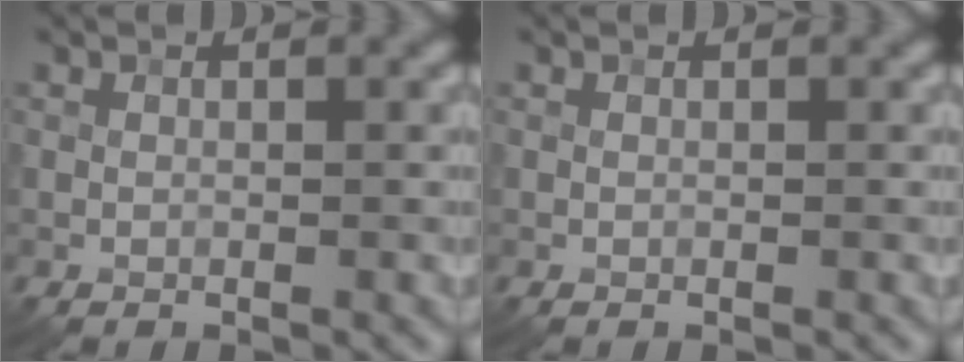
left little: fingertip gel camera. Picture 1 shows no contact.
{"total": 0.0}